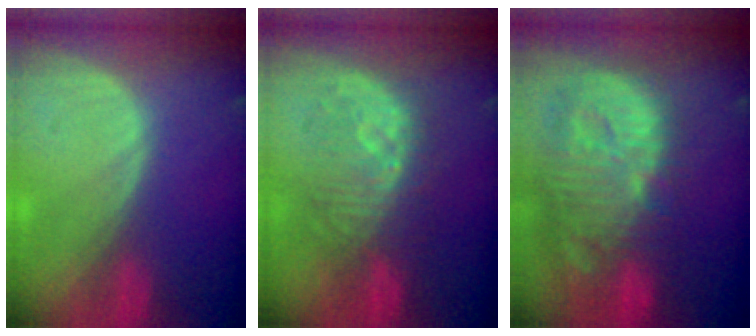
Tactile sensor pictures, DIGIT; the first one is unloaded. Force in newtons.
{"total": 8.2, "press": 8.2, "slide": 0.5}
{"total": 14.4, "press": 12.5, "slide": 7.0}